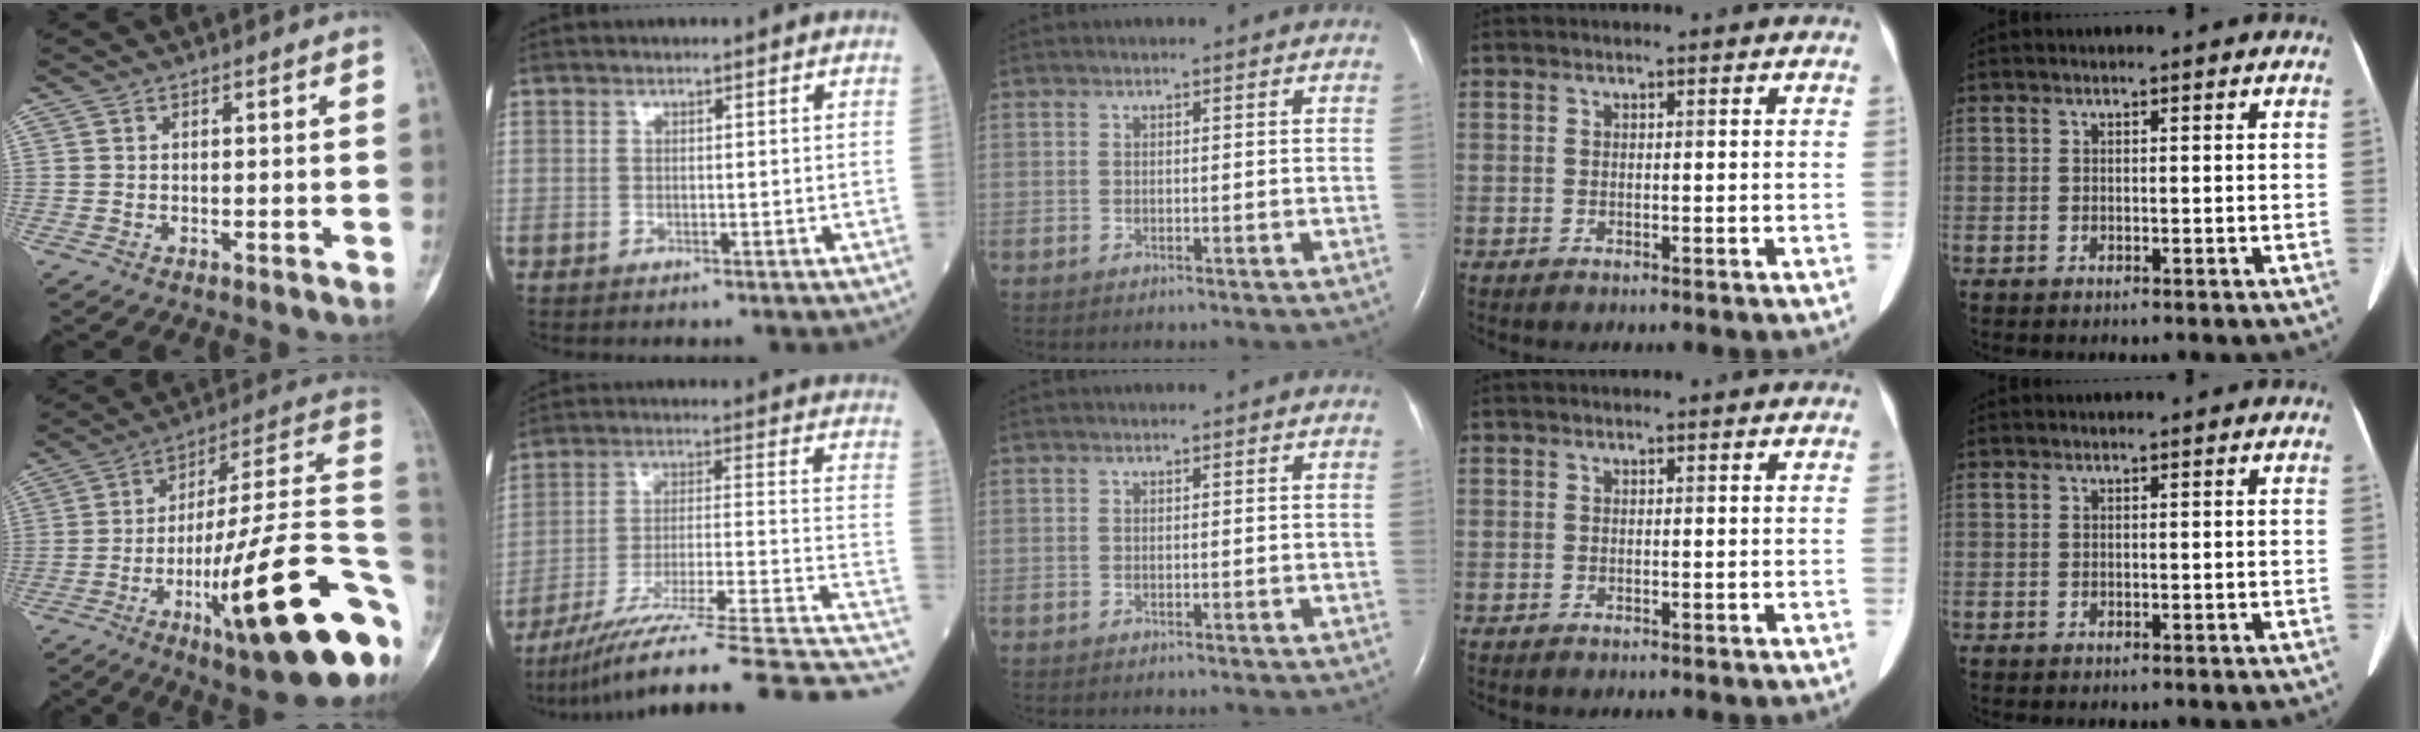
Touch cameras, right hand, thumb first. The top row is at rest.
{"thumb": {"total": 29.0, "force": [-9.4, 5.8, 26.8], "torque": [-0.331, 0.036, -0.137]}, "index": {"total": 22.7, "force": [-16.9, 1.5, 15.1], "torque": [-0.160, 0.026, -0.260]}}